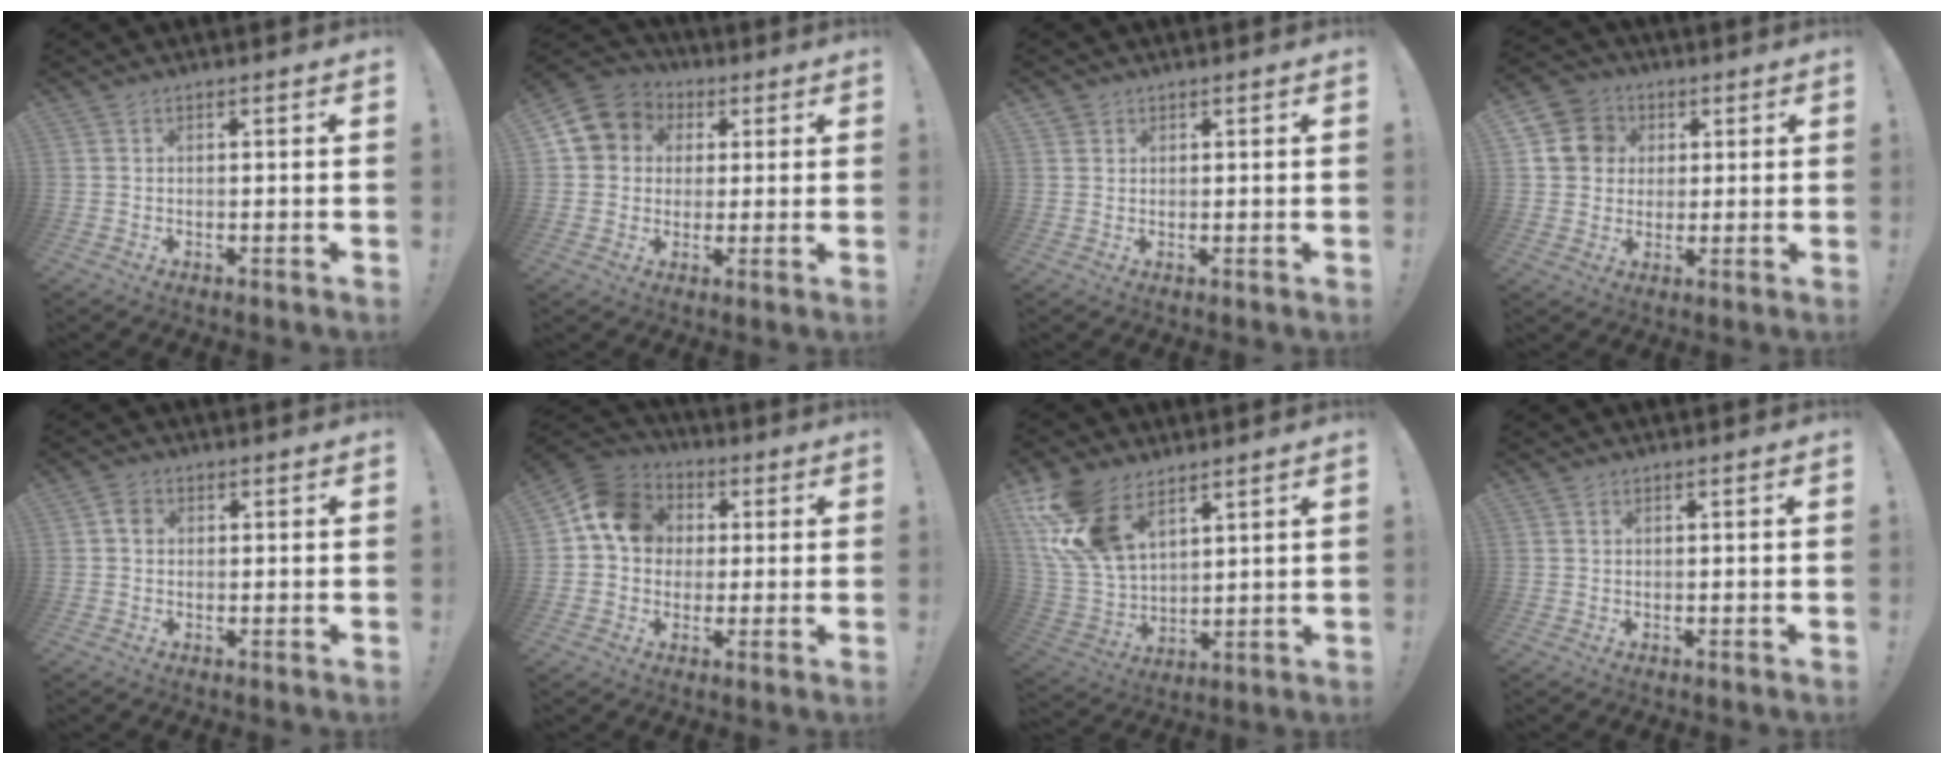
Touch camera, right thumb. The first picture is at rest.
{"total": 9.0, "force": [2.2, 8.3, 2.8], "torque": [-0.037, -0.003, 0.048]}
{"total": 1.7, "force": [1.2, 1.1, -0.1], "torque": [0.007, -0.008, 0.022]}
{"total": 10.7, "force": [2.5, 9.8, 3.4], "torque": [-0.044, 0.001, 0.055]}
{"total": 2.7, "force": [0.2, 2.4, 1.3], "torque": [-0.011, 0.002, 0.003]}
{"total": 12.7, "force": [2.6, 10.9, 6.1], "torque": [-0.088, 0.007, 0.053]}
{"total": 17.6, "force": [9.9, 10.4, 10.2], "torque": [-0.212, -0.050, 0.188]}
{"total": 0.0}